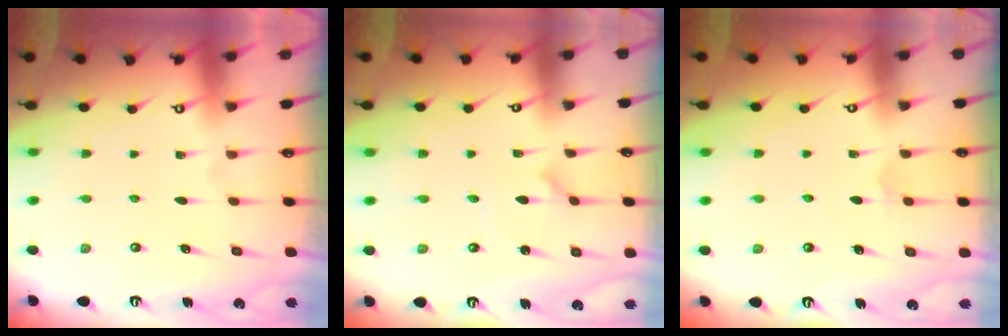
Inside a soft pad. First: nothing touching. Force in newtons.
{"total": 1.2, "press": 1.2, "slide": 0.1}
{"total": 3.6, "press": 3.6, "slide": 0.6}